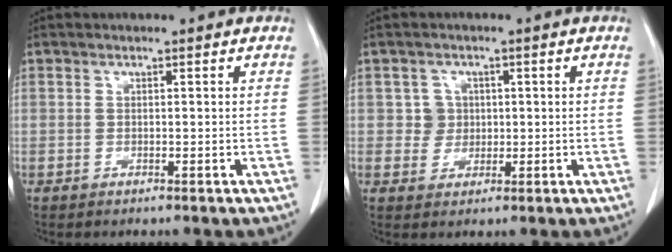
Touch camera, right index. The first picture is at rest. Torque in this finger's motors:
{"motor_torque": [-0.03, 0.01, 0.01, 0.00]}